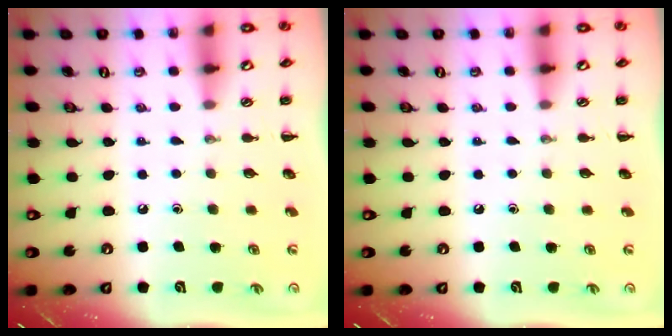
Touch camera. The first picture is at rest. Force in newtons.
{"total": 0.0}